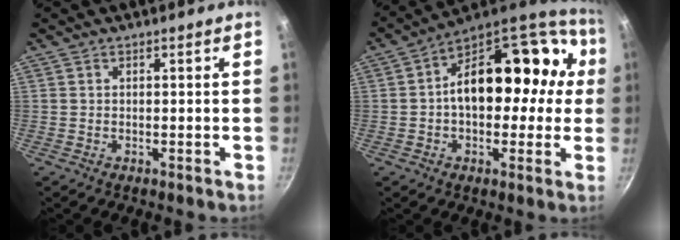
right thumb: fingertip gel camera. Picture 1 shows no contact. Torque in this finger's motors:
{"motor_torque": [1.43, 3.58, 0.96, -0.86, 0.43]}